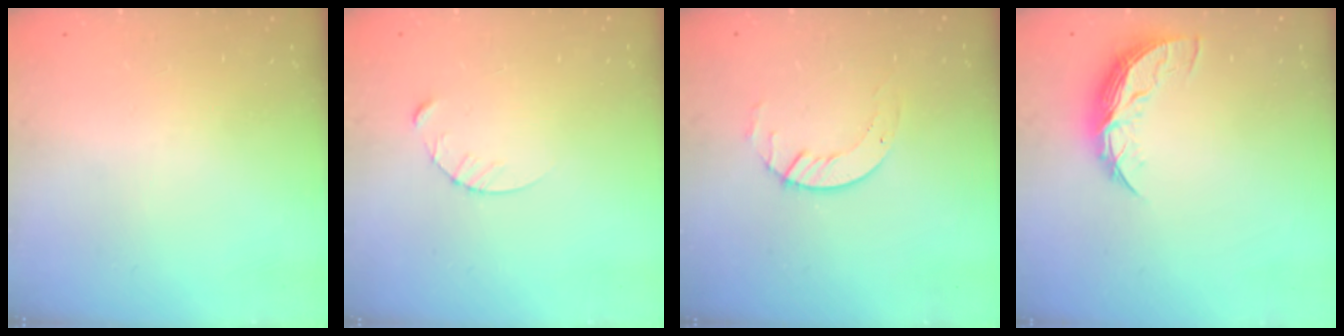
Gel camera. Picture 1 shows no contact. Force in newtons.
{"total": 3.4, "press": 3.4, "slide": 0.4}
{"total": 3.3, "press": 3.3, "slide": 0.4}
{"total": 8.3, "press": 8.3, "slide": 0.7}